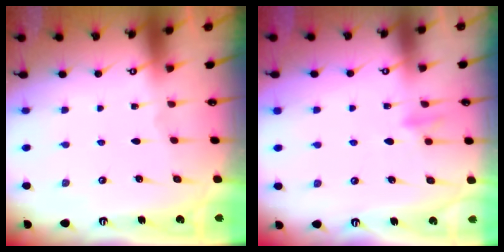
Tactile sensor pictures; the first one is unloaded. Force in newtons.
{"total": 9.1, "press": 9.0, "slide": 1.8}